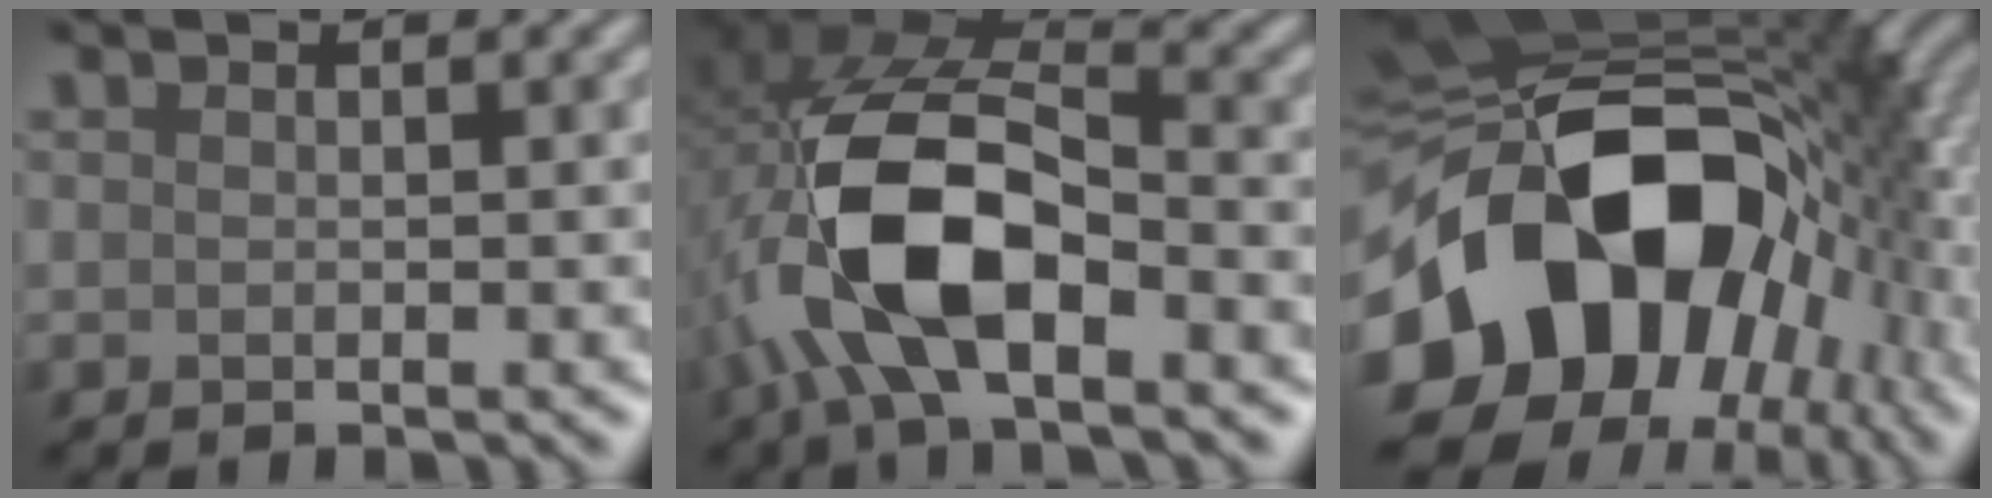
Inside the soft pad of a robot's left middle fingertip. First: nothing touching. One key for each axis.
{"total": 12.1, "fx": -3.7, "fy": 5.9, "fz": 9.9, "tx": -0.220, "ty": -0.002, "tz": -0.066}
{"total": 18.1, "fx": -3.5, "fy": 12.6, "fz": 12.6, "tx": -0.221, "ty": -0.008, "tz": -0.060}